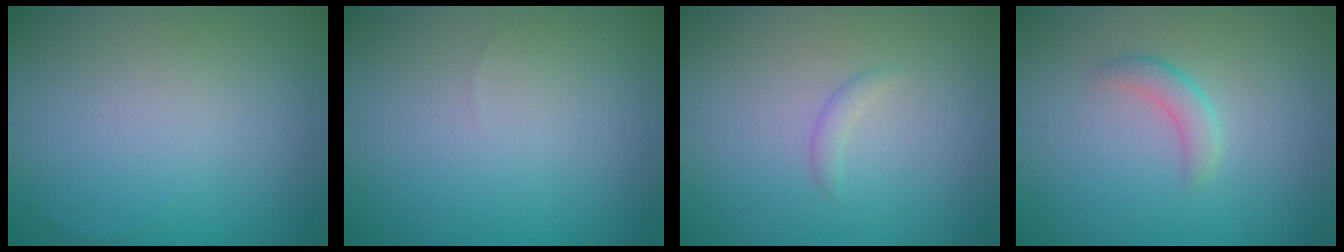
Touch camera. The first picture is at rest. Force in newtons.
{"total": 0.0}
{"total": 0.9, "press": 0.9, "slide": 0.0}
{"total": 1.8, "press": 1.8, "slide": 0.1}